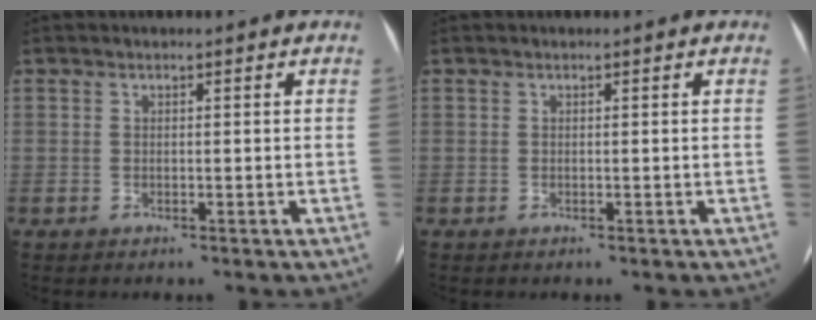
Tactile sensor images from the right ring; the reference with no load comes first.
{"total": 0.0}